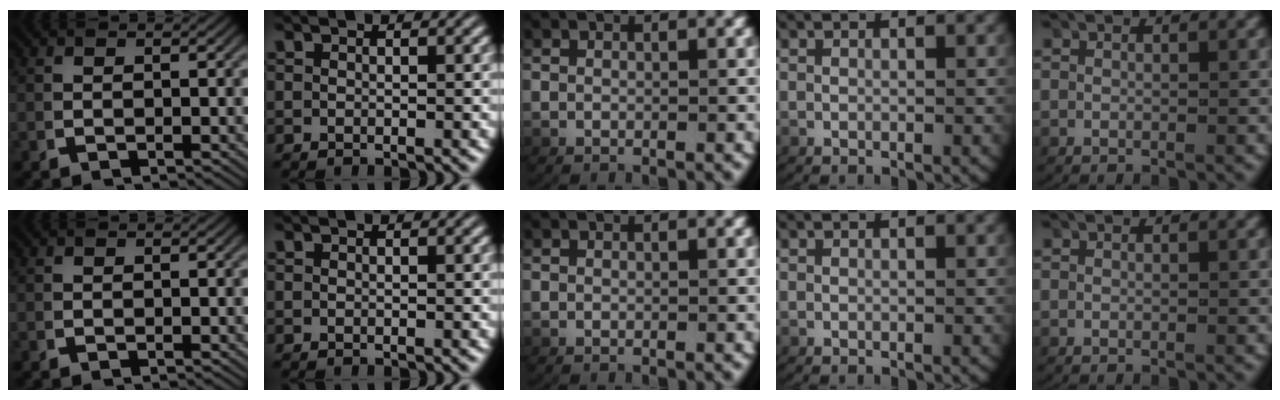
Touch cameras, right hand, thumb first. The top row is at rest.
{}